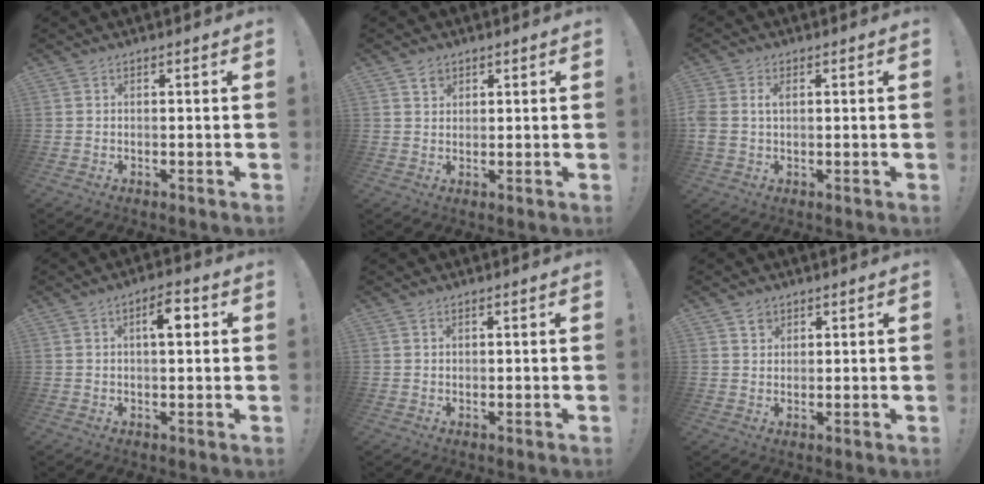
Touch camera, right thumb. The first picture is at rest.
{"total": 2.7, "force": [1.9, 1.9, 0.6], "torque": [0.008, -0.011, 0.030]}
{"total": 2.4, "force": [0.5, 1.5, 1.9], "torque": [-0.050, 0.004, 0.007]}
{"total": 5.9, "force": [1.4, 2.4, 5.2], "torque": [-0.070, 0.002, 0.016]}
{"total": 0.9, "force": [0.7, 0.6, 0.2], "torque": [0.003, -0.003, 0.012]}
{"total": 2.9, "force": [2.0, 2.1, 0.5], "torque": [0.007, -0.013, 0.033]}